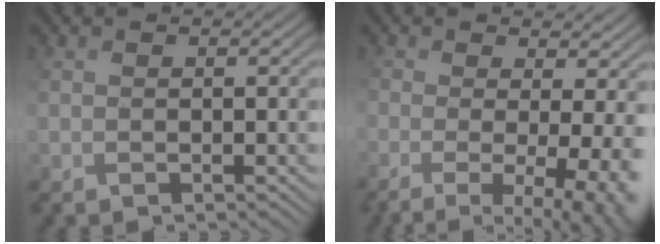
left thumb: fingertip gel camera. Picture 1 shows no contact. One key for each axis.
{"total": 12.1, "fx": -3.2, "fy": 5.2, "fz": 10.4, "tx": -0.155, "ty": -0.027, "tz": -0.008}